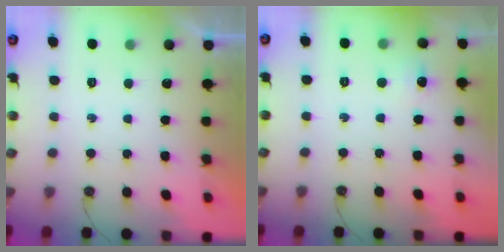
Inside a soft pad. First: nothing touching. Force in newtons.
{"total": 5.4, "press": 5.3, "slide": 0.8}